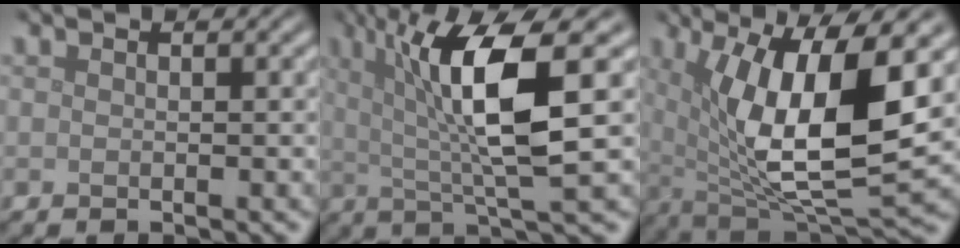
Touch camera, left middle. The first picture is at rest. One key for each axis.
{"total": 9.0, "fx": 1.9, "fy": 1.8, "fz": 8.6, "tx": -0.132, "ty": -0.002, "tz": 0.033}
{"total": 12.1, "fx": 2.4, "fy": 4.2, "fz": 11.1, "tx": -0.186, "ty": -0.012, "tz": 0.045}